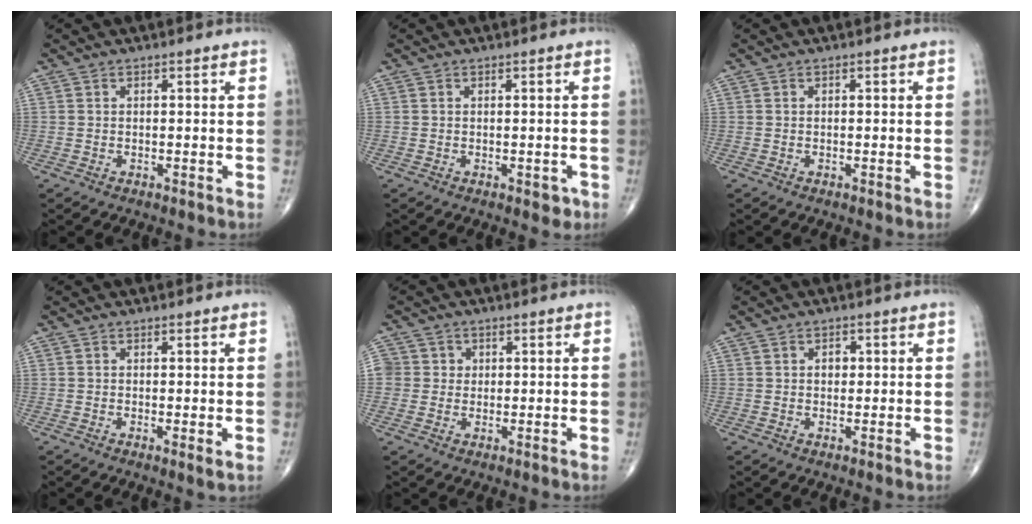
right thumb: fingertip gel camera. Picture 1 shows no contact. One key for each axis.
{"total": 1.8, "fx": -0.5, "fy": 1.0, "fz": 1.3, "tx": 0.001, "ty": 0.000, "tz": -0.004}
{"total": 0.0}
{"total": 1.4, "fx": 0.0, "fy": 0.1, "fz": 1.4, "tx": -0.020, "ty": -0.007, "tz": -0.001}
{"total": 3.7, "fx": 0.4, "fy": 3.7, "fz": 0.3, "tx": 0.025, "ty": 0.006, "tz": 0.005}
{"total": 1.8, "fx": 0.3, "fy": 1.3, "fz": 1.1, "tx": -0.009, "ty": 0.001, "tz": 0.004}